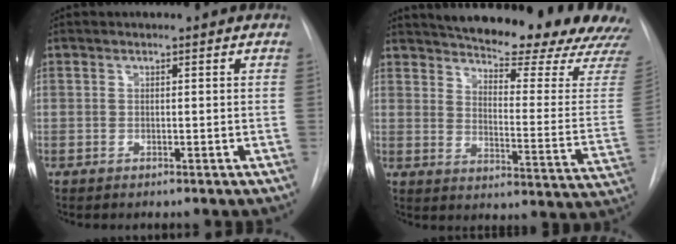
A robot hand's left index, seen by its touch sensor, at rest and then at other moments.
{"total": 26.9, "force": [23.7, 4.1, 12.1], "torque": [-0.183, -0.091, 0.283]}